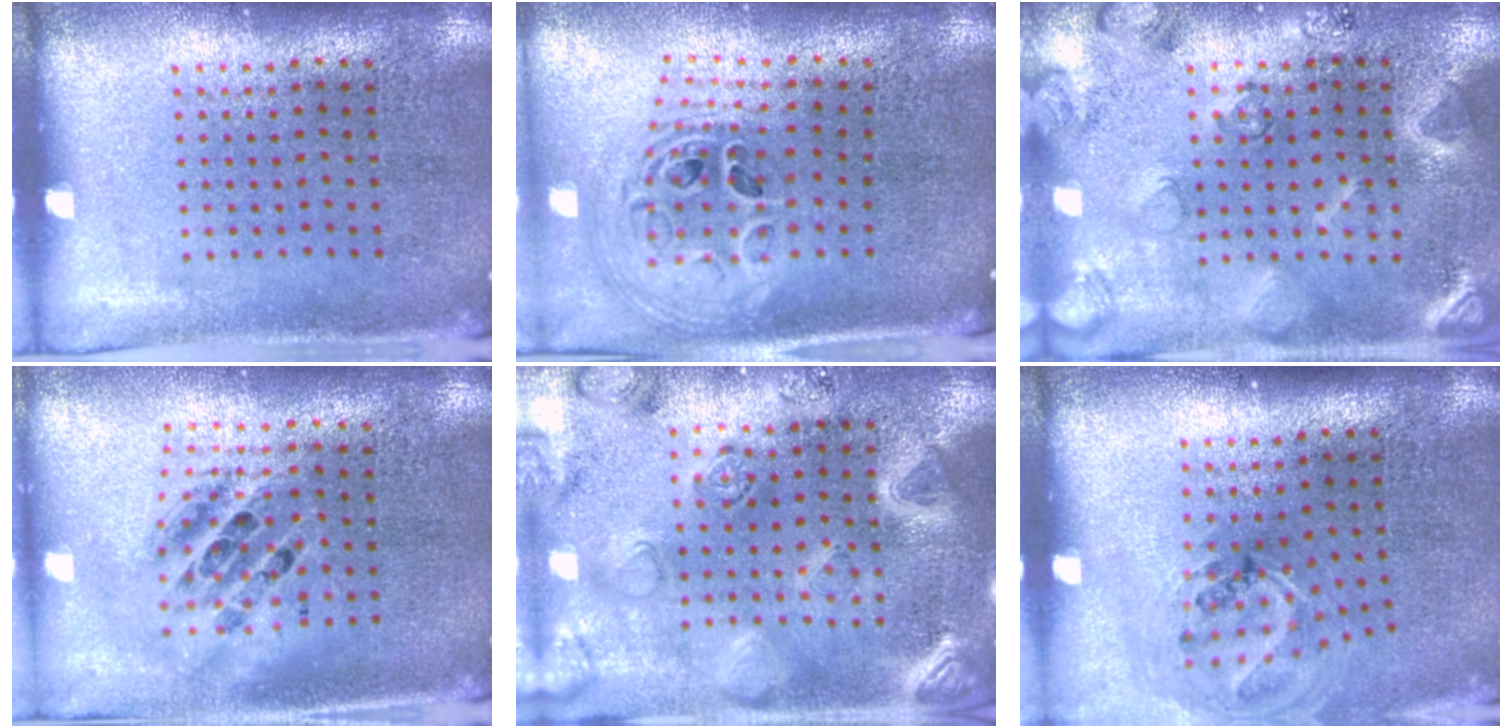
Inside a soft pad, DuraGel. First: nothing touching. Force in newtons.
{"total": 1.8, "press": 1.6, "slide": 1.0}
{"total": 2.3, "press": 2.3, "slide": 0.3}
{"total": 1.7, "press": 1.4, "slide": 0.9}
{"total": 3.0, "press": 2.9, "slide": 0.8}
{"total": 1.2, "press": 1.0, "slide": 0.6}